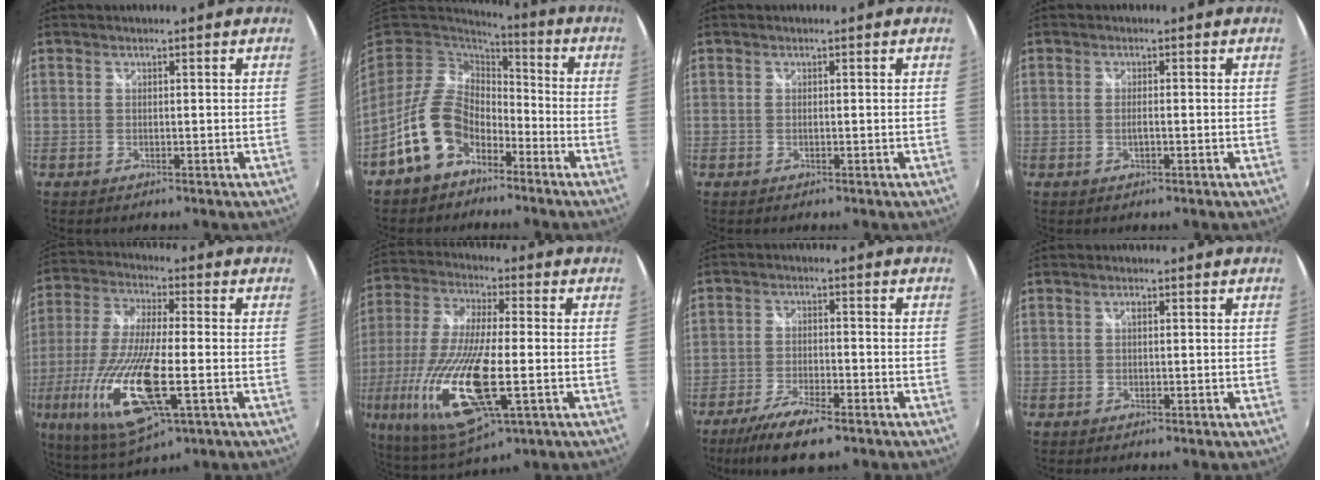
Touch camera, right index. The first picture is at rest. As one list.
[{"total": 12.9, "force": [-7.0, 8.6, 6.7], "torque": [-0.141, 0.017, -0.119]}, {"total": 0.0}, {"total": 1.3, "force": [-0.4, 0.3, 1.3], "torque": [-0.024, -0.001, -0.006]}, {"total": 20.7, "force": [-6.4, 5.9, 18.8], "torque": [-0.393, -0.044, -0.114]}, {"total": 23.5, "force": [-6.7, 7.3, 21.3], "torque": [-0.446, -0.054, -0.117]}, {"total": 10.2, "force": [-7.2, 2.7, 6.7], "torque": [-0.155, -0.024, -0.133]}, {"total": 0.7, "force": [0.1, 0.3, 0.6], "torque": [-0.011, 0.004, -0.001]}]